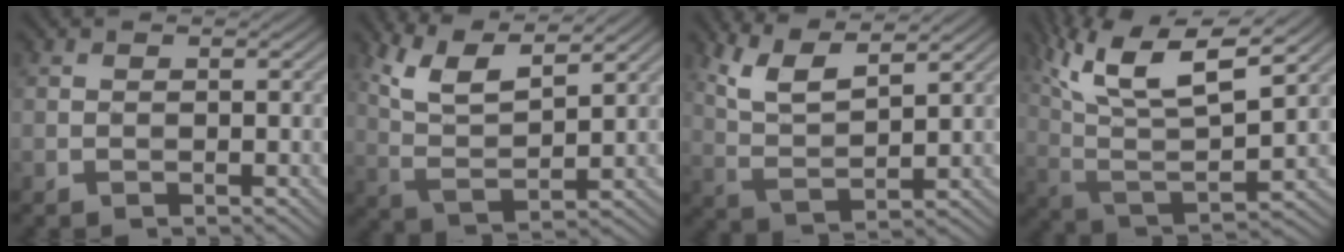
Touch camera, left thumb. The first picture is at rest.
{"total": 8.9, "force": [6.1, 2.2, 6.0], "torque": [-0.140, 0.005, 0.130]}
{"total": 7.6, "force": [5.5, 1.8, 5.0], "torque": [-0.120, 0.003, 0.119]}
{"total": 14.4, "force": [7.8, 4.6, 11.2], "torque": [-0.258, 0.005, 0.152]}